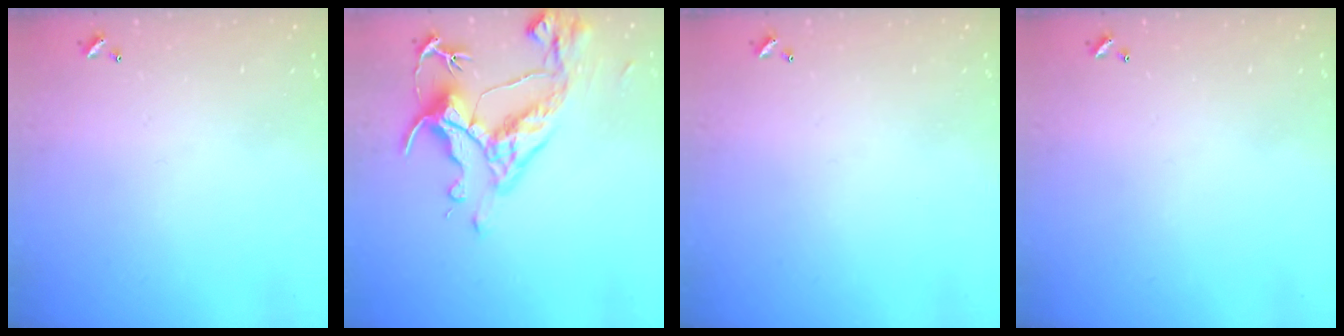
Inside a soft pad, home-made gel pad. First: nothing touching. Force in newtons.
{"total": 9.1, "press": 9.0, "slide": 1.6}
{"total": 0.0}
{"total": 0.0}